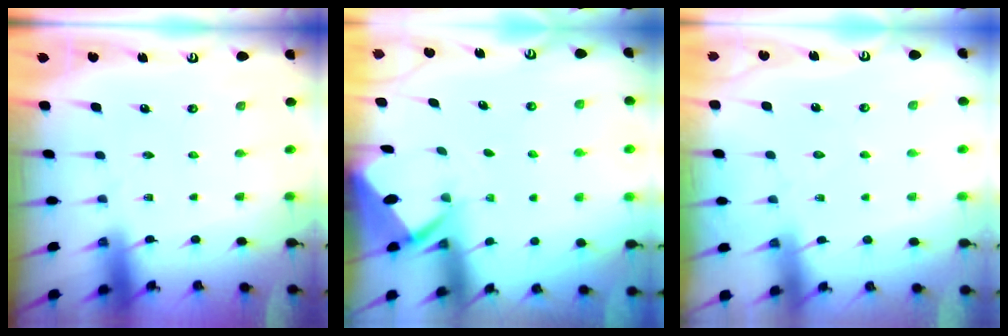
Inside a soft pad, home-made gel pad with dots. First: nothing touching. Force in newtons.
{"total": 2.7, "press": 2.7, "slide": 0.3}
{"total": 3.2, "press": 3.2, "slide": 0.4}